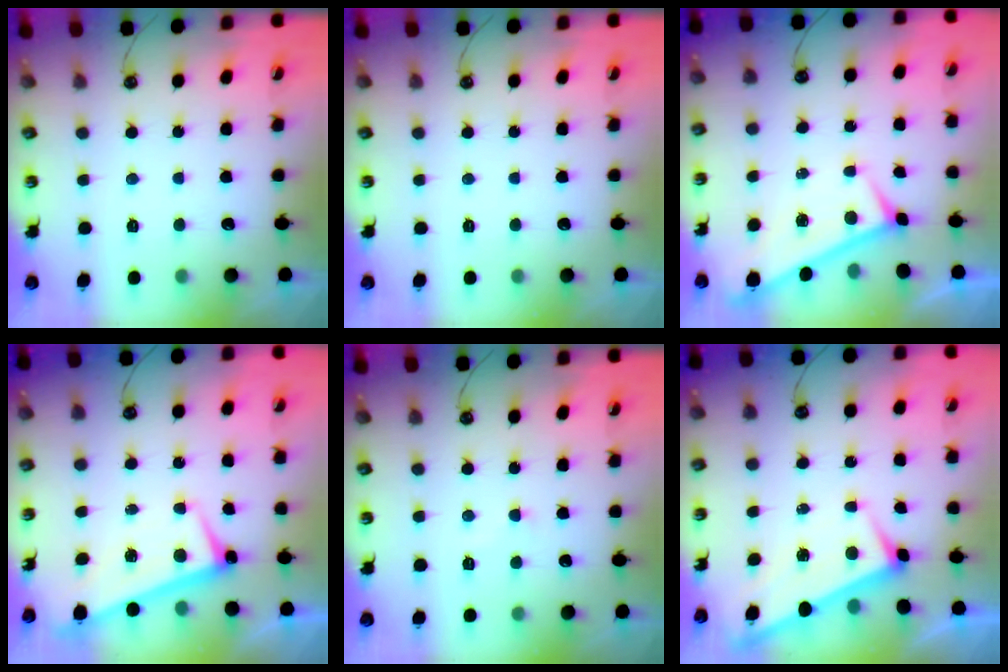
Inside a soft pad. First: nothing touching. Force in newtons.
{"total": 0.0}
{"total": 0.0}
{"total": 1.3, "press": 1.0, "slide": 0.8}
{"total": 5.1, "press": 5.0, "slide": 0.1}
{"total": 2.4, "press": 2.4, "slide": 0.1}